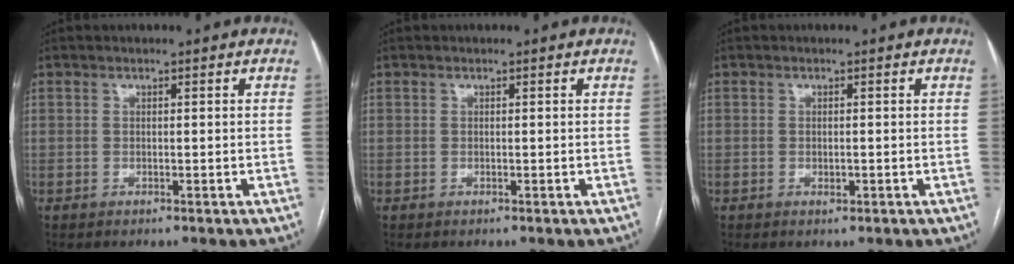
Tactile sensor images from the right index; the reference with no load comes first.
{"total": 0.0}
{"total": 0.8, "force": [-0.2, 0.5, 0.7], "torque": [-0.011, -0.001, -0.002]}